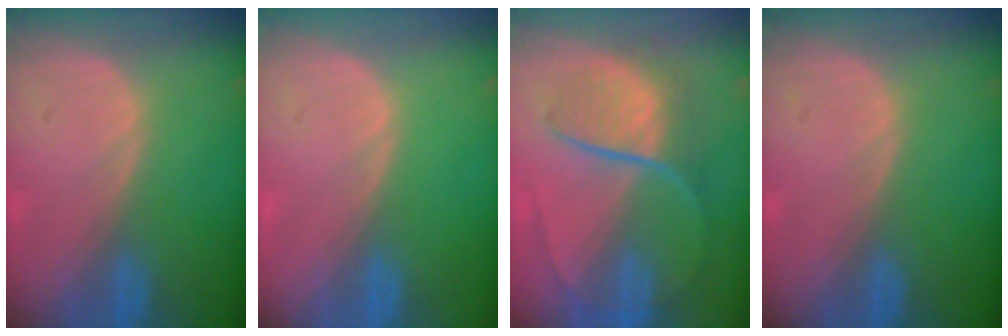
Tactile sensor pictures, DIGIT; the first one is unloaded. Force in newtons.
{"total": 0.0}
{"total": 8.8, "press": 7.6, "slide": 4.5}
{"total": 0.0}